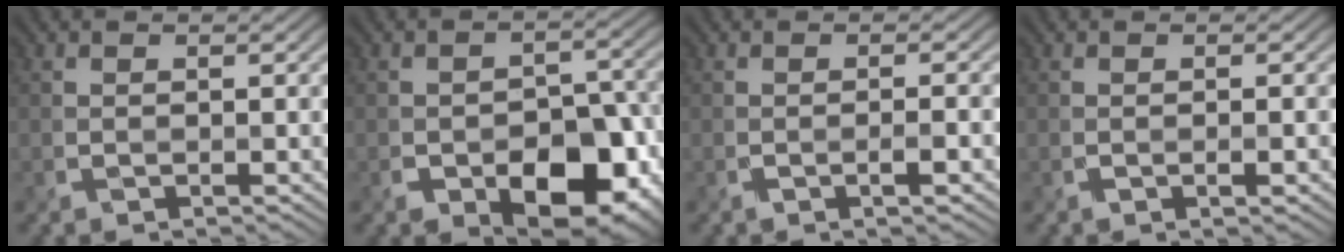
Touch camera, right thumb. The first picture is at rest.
{"total": 11.1, "force": [-5.1, 6.4, 7.5], "torque": [-0.113, -0.017, -0.062]}
{"total": 1.9, "force": [-0.6, 0.5, 1.8], "torque": [-0.023, 0.009, -0.015]}
{"total": 1.4, "force": [-0.3, 0.4, 1.3], "torque": [-0.017, 0.004, -0.006]}